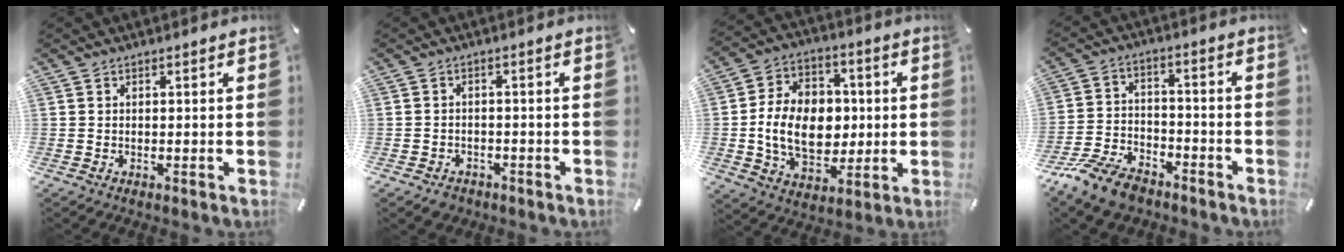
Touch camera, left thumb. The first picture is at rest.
{"total": 2.9, "force": [-2.1, 1.9, 0.7], "torque": [-0.009, 0.012, -0.042]}
{"total": 15.2, "force": [-0.9, 11.3, 10.1], "torque": [-0.199, 0.015, -0.013]}
{"total": 11.0, "force": [-8.1, 5.6, 5.0], "torque": [-0.096, 0.044, -0.152]}